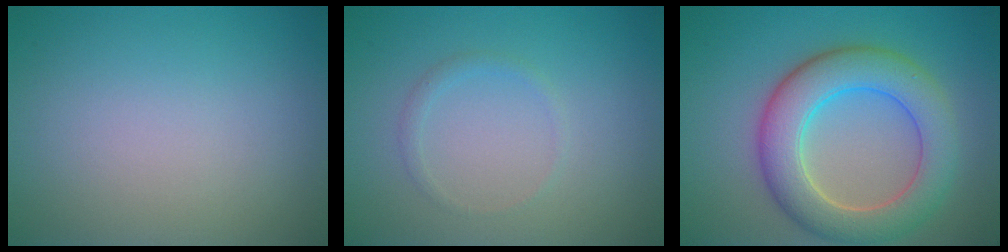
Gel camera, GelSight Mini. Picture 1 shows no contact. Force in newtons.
{"total": 0.9, "press": 0.9, "slide": 0.1}
{"total": 7.4, "press": 7.4, "slide": 0.8}